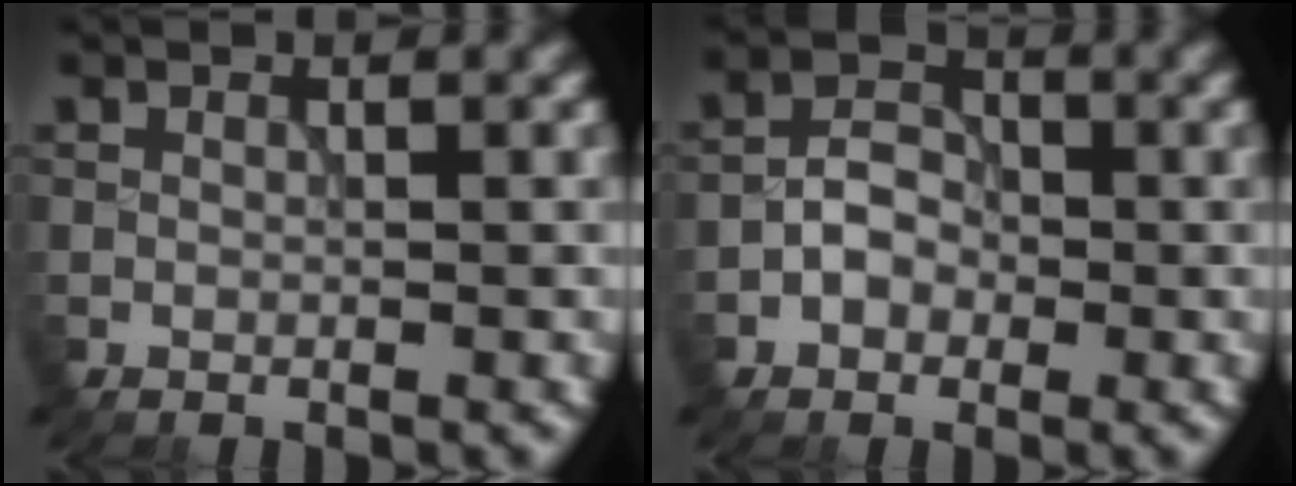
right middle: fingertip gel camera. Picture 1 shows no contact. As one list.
[{"total": 2.7, "force": [-1.0, 2.0, 1.5], "torque": [-0.023, 0.007, -0.023]}]